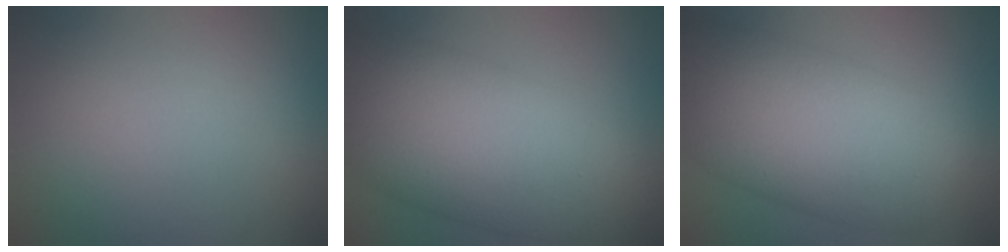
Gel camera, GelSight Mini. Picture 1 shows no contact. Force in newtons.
{"total": 12.1, "press": 12.1, "slide": 0.2}
{"total": 11.0, "press": 11.0, "slide": 0.4}